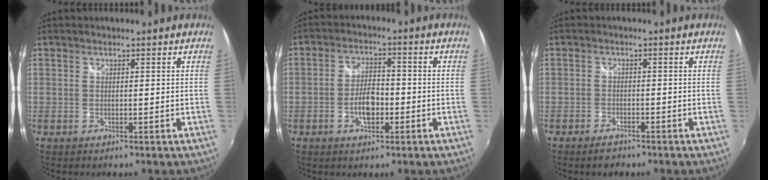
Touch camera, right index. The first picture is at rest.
{"total": 5.7, "force": [-2.0, 2.7, 4.6], "torque": [-0.091, 0.008, -0.031]}
{"total": 2.9, "force": [-2.3, 1.4, 1.1], "torque": [-0.031, -0.001, -0.040]}